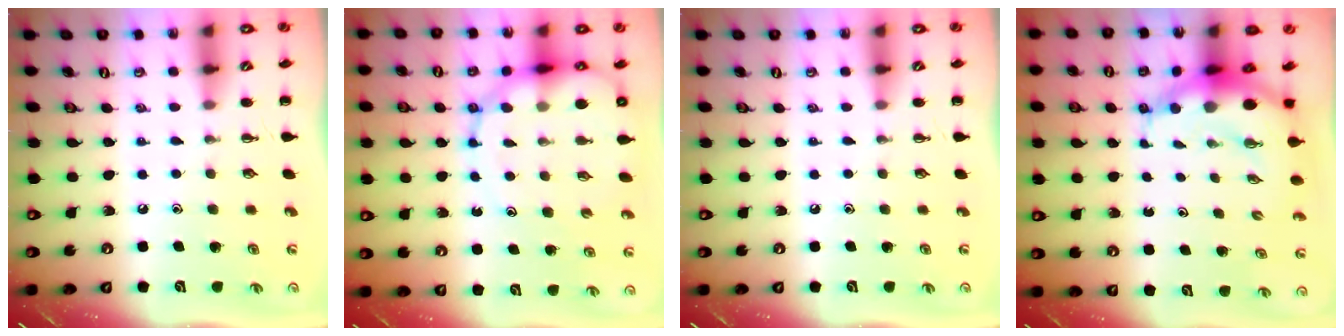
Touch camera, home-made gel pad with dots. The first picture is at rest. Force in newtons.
{"total": 14.6, "press": 14.1, "slide": 3.7}
{"total": 0.0}
{"total": 6.8, "press": 6.5, "slide": 1.8}